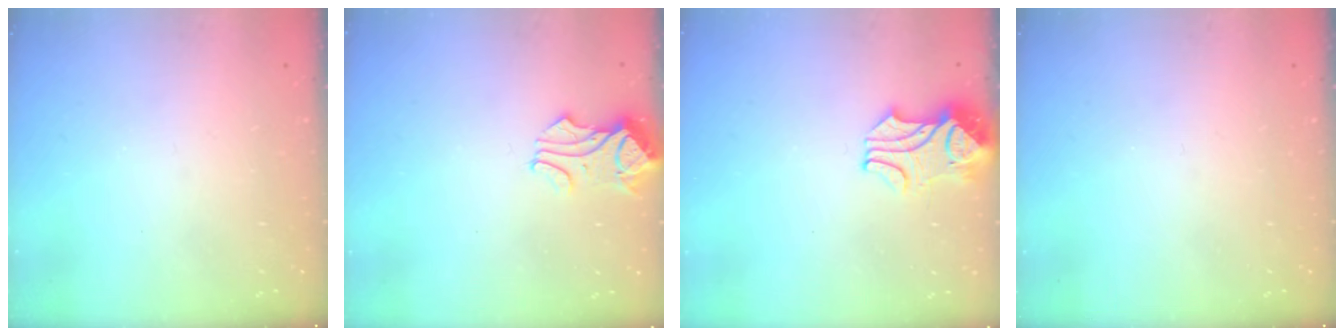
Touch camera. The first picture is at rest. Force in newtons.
{"total": 0.6, "press": 0.2, "slide": 0.6}
{"total": 2.3, "press": 2.1, "slide": 1.0}
{"total": 0.0}